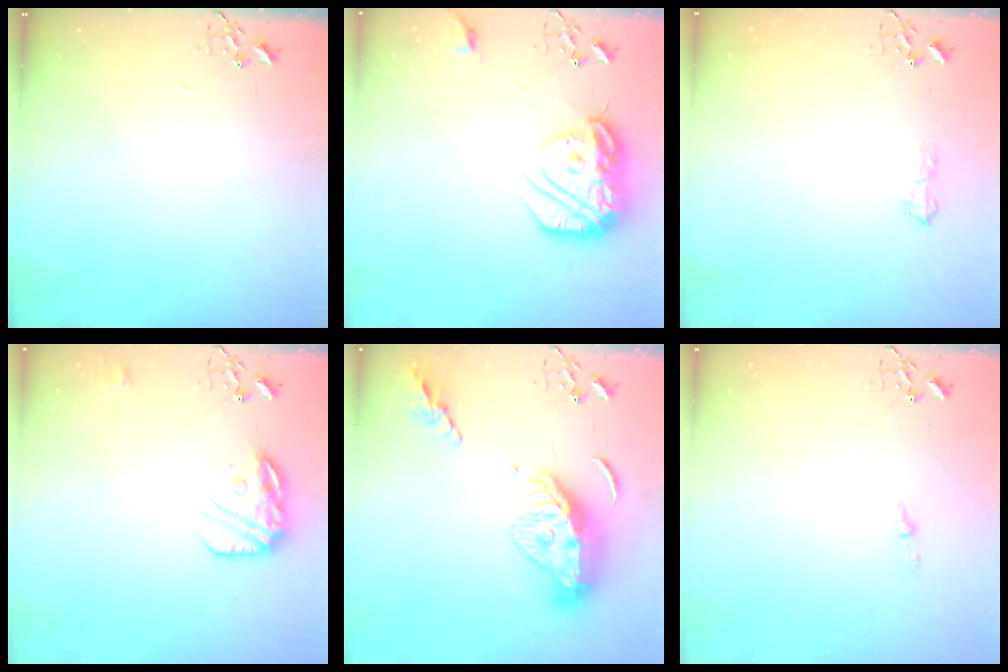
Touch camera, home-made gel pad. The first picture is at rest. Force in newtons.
{"total": 18.0, "press": 17.9, "slide": 1.6}
{"total": 6.3, "press": 6.3, "slide": 0.8}
{"total": 14.8, "press": 14.8, "slide": 0.8}
{"total": 14.7, "press": 14.6, "slide": 1.6}
{"total": 3.8, "press": 3.7, "slide": 0.5}